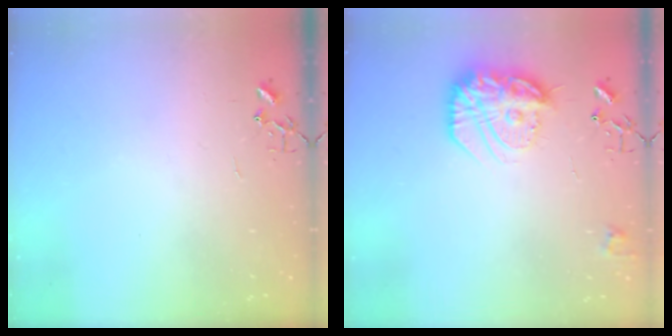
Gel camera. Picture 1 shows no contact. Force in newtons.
{"total": 18.0, "press": 18.0, "slide": 1.3}